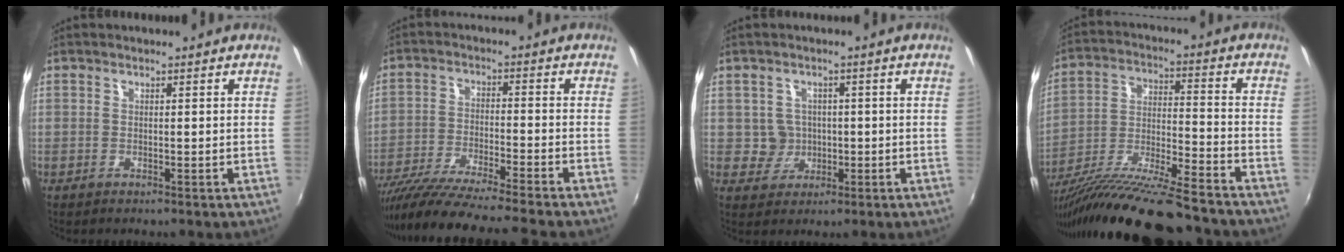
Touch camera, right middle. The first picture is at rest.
{"total": 16.0, "force": [-14.1, -1.6, 7.4], "torque": [-0.147, -0.042, -0.244]}
{"total": 3.7, "force": [-0.1, 3.7, 0.3], "torque": [-0.008, 0.010, 0.006]}
{"total": 18.6, "force": [-14.6, 1.8, 11.4], "torque": [-0.212, -0.034, -0.254]}